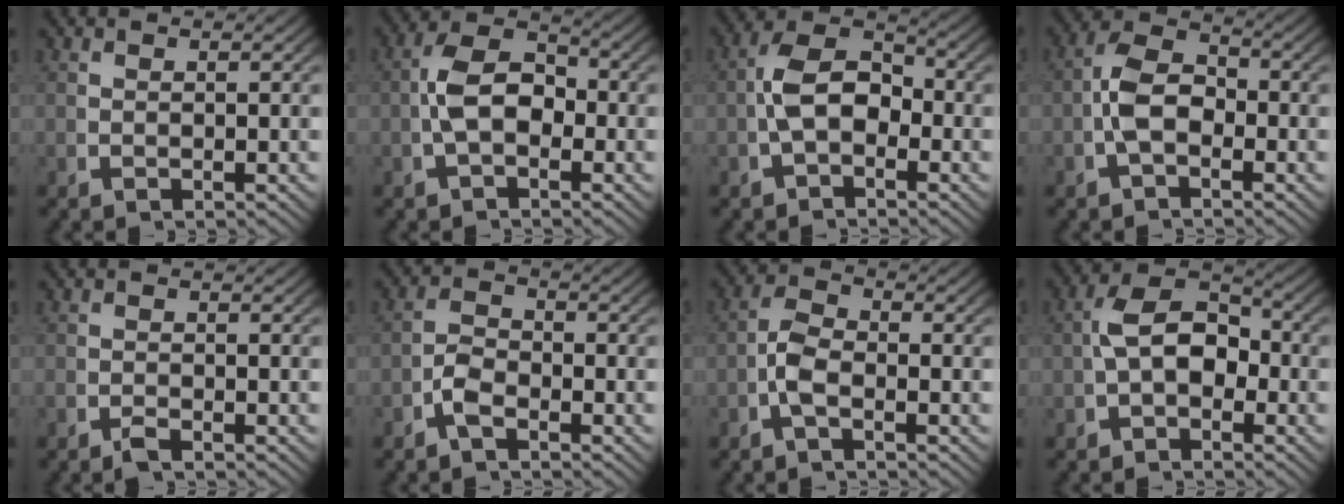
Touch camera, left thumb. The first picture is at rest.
{"total": 6.7, "force": [-0.4, 4.4, 5.0], "torque": [-0.092, -0.010, -0.004]}
{"total": 7.6, "force": [-0.7, 5.2, 5.5], "torque": [-0.100, -0.015, -0.008]}
{"total": 6.1, "force": [-0.7, 4.2, 4.4], "torque": [-0.088, -0.013, -0.011]}
{"total": 1.1, "force": [-1.1, 0.3, 0.3], "torque": [-0.008, -0.005, -0.022]}
{"total": 2.6, "force": [-1.3, 1.6, 1.5], "torque": [-0.030, -0.006, -0.028]}
{"total": 3.5, "force": [-0.7, 2.2, 2.7], "torque": [-0.057, -0.008, -0.016]}
{"total": 7.1, "force": [-0.4, 4.7, 5.3], "torque": [-0.091, -0.014, -0.002]}